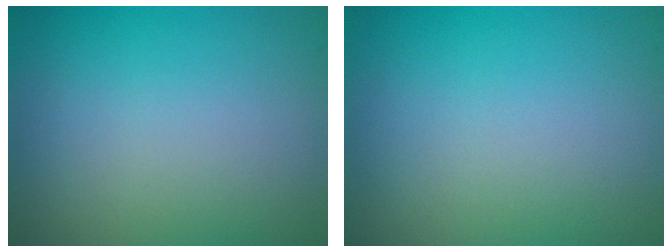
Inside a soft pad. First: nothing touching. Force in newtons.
{"total": 0.0}